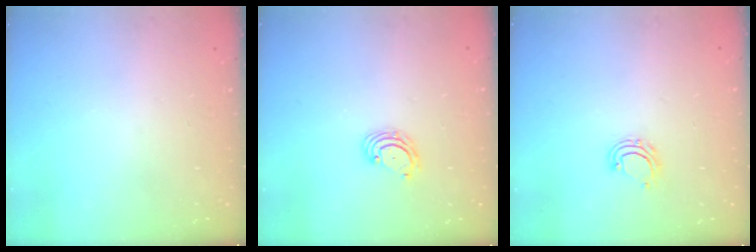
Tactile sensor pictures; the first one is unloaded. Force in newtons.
{"total": 2.8, "press": 2.8, "slide": 0.3}
{"total": 6.1, "press": 6.0, "slide": 1.1}